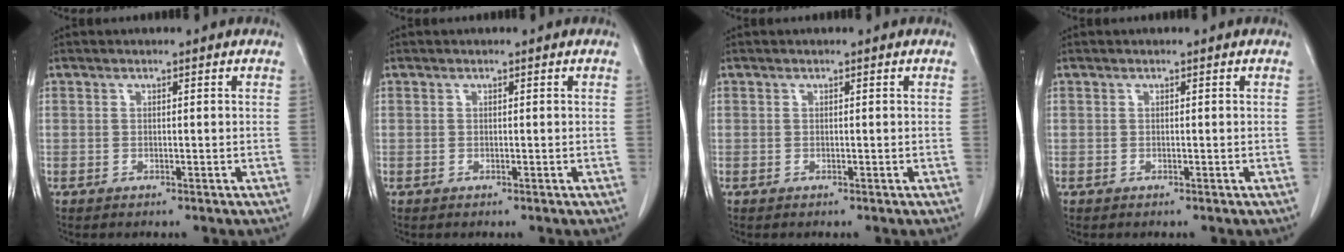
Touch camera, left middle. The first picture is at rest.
{"total": 0.0}
{"total": 0.0}
{"total": 0.0}